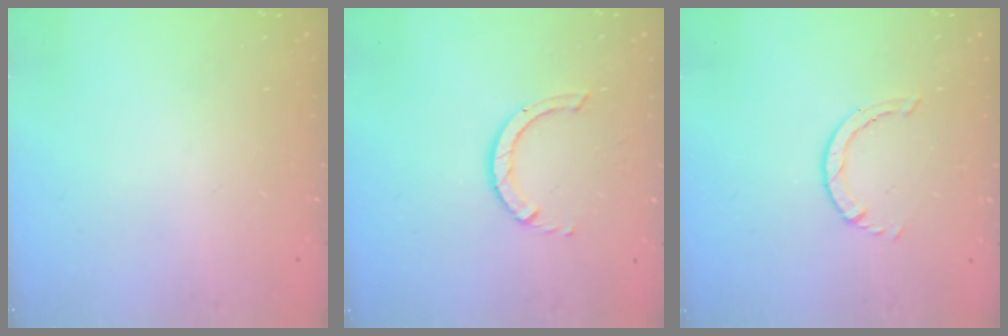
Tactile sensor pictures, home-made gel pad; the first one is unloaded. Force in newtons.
{"total": 3.5, "press": 3.5, "slide": 0.3}
{"total": 0.8, "press": 0.7, "slide": 0.1}